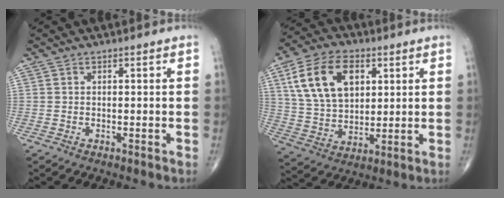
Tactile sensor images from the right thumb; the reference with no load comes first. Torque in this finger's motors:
{"motor_torque": [-0.87, 1.44, 0.65, 0.50, 0.12]}